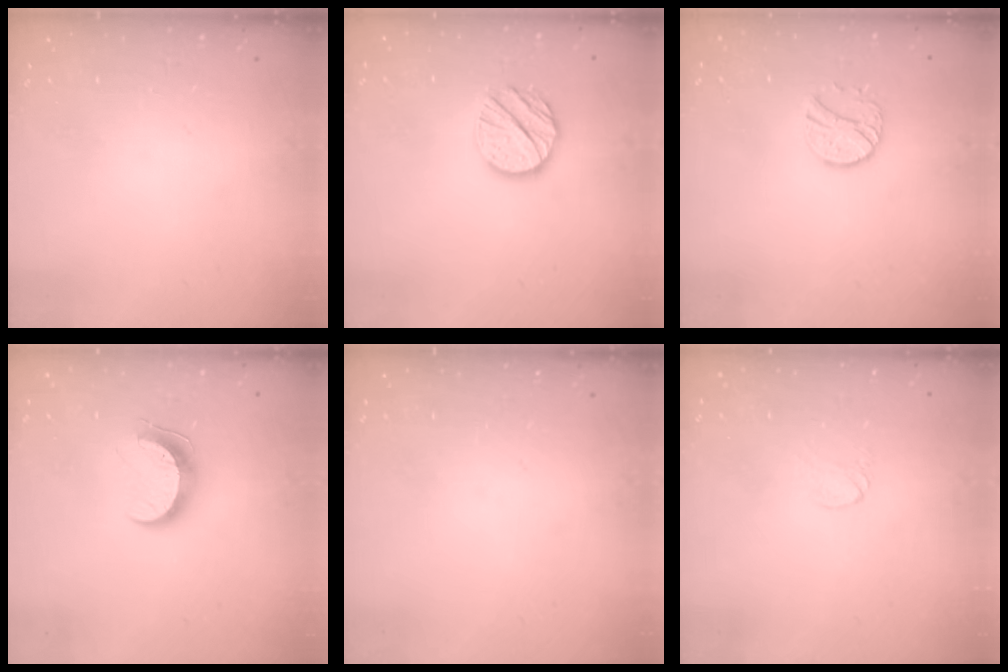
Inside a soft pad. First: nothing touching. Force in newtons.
{"total": 10.5, "press": 10.4, "slide": 0.7}
{"total": 8.7, "press": 8.7, "slide": 0.3}
{"total": 9.0, "press": 8.9, "slide": 0.7}
{"total": 0.0}
{"total": 2.9, "press": 2.9, "slide": 0.3}